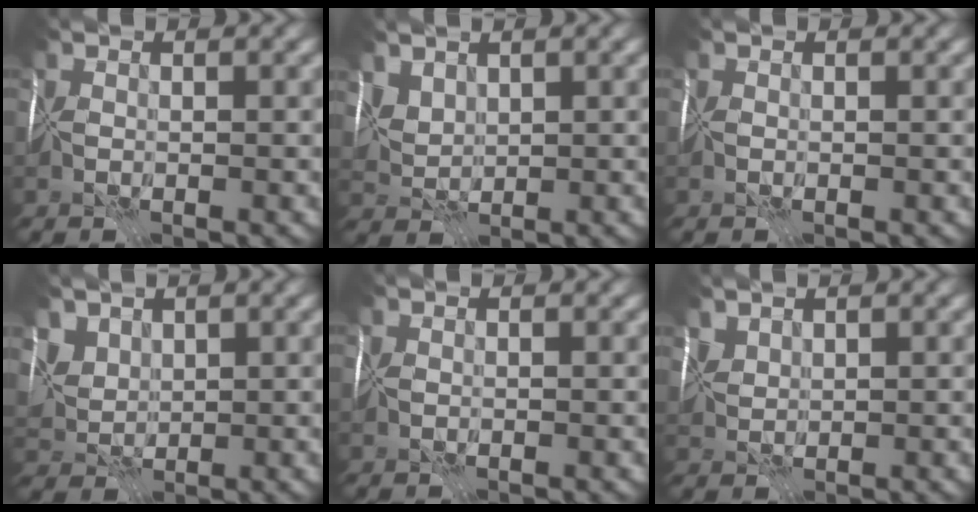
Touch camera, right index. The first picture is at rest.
{"total": 2.5, "force": [1.6, 1.5, 1.0], "torque": [-0.029, 0.002, 0.038]}
{"total": 0.0}
{"total": 3.7, "force": [2.1, 2.6, 1.6], "torque": [-0.044, 0.003, 0.050]}
{"total": 0.0}
{"total": 1.8, "force": [1.4, 0.9, 0.6], "torque": [-0.018, 0.005, 0.032]}